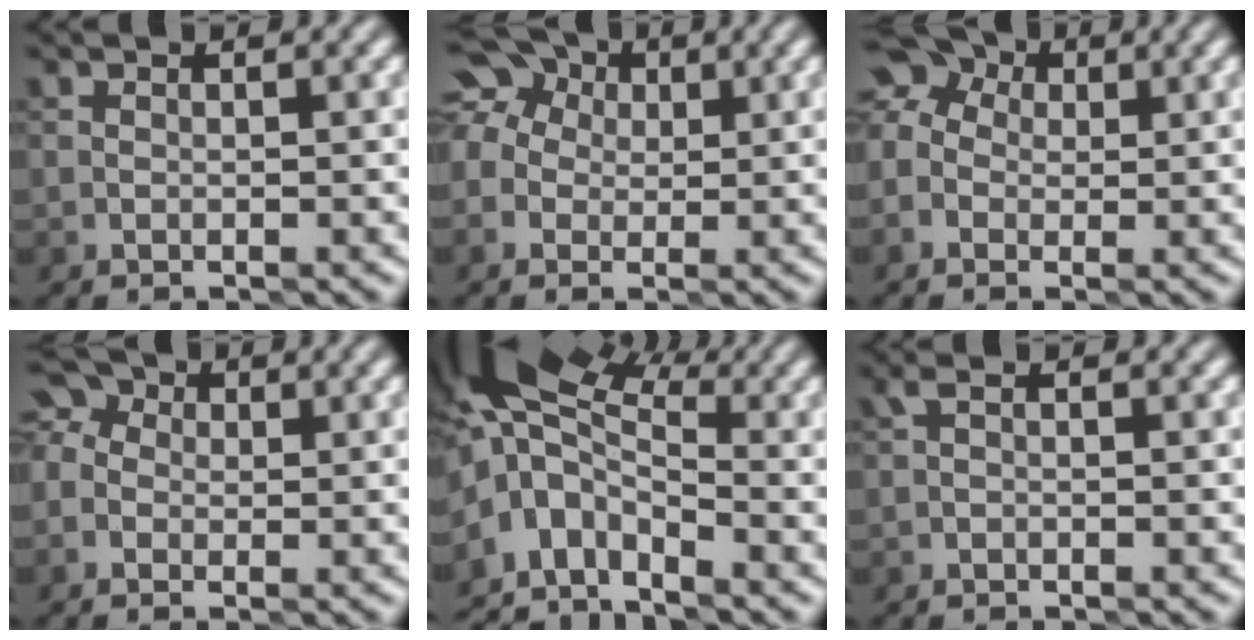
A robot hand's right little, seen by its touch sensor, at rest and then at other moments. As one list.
[{"total": 8.9, "force": [2.7, 7.4, 4.3], "torque": [-0.082, 0.048, 0.011]}, {"total": 7.5, "force": [1.8, 5.9, 4.2], "torque": [-0.071, 0.034, -0.008]}, {"total": 4.4, "force": [0.8, 3.6, 2.4], "torque": [-0.040, 0.028, -0.013]}, {"total": 8.1, "force": [-1.1, 4.7, 6.5], "torque": [-0.124, 0.008, -0.041]}, {"total": 0.6, "force": [-0.1, 0.2, 0.5], "torque": [-0.013, 0.001, -0.003]}]